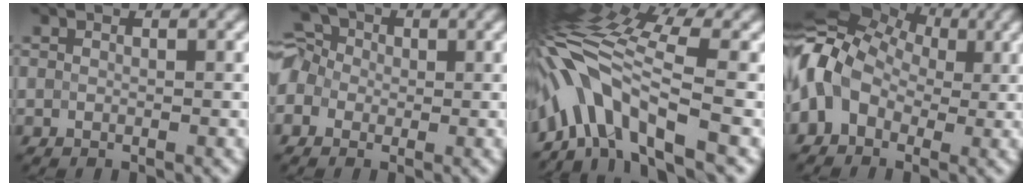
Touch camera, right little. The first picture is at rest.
{"total": 7.4, "force": [0.8, 6.3, 3.8], "torque": [-0.080, 0.038, -0.037]}
{"total": 9.6, "force": [-4.1, 3.6, 7.8], "torque": [-0.143, 0.021, -0.089]}
{"total": 8.7, "force": [-0.2, 6.6, 5.6], "torque": [-0.108, 0.023, -0.026]}